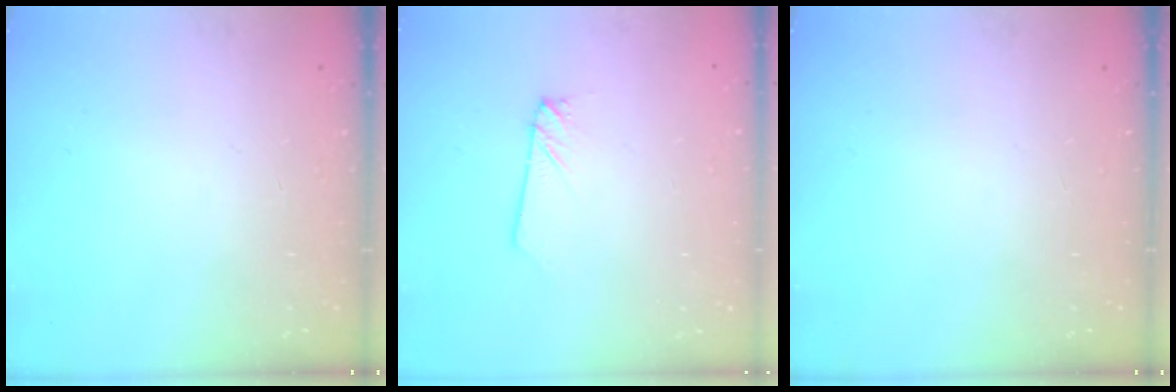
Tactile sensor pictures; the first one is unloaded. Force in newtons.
{"total": 1.6, "press": 1.6, "slide": 0.0}
{"total": 0.0}